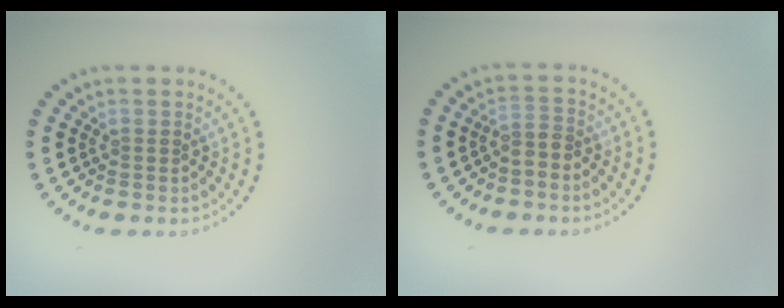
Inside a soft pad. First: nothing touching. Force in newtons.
{"total": 1.4, "press": 0.9, "slide": 1.0}